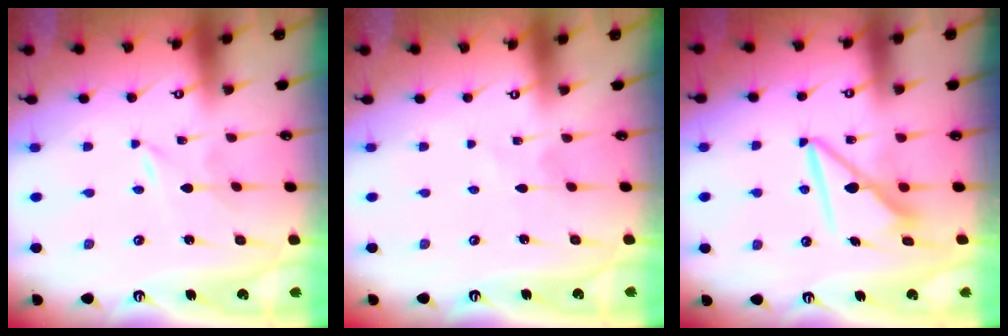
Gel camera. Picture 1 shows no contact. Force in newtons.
{"total": 1.5, "press": 1.5, "slide": 0.2}
{"total": 8.5, "press": 8.4, "slide": 0.9}